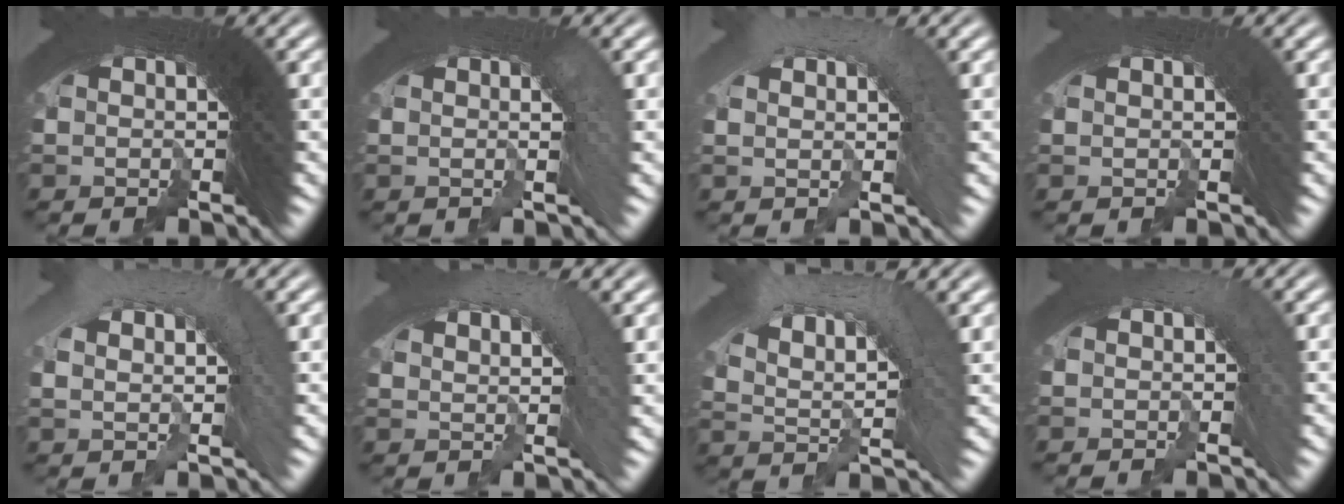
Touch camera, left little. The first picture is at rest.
{"total": 0.8, "force": [-0.6, 0.1, 0.5], "torque": [-0.002, 0.005, -0.010]}
{"total": 2.6, "force": [-2.4, 1.0, -0.3], "torque": [0.011, 0.002, -0.040]}
{"total": 1.4, "force": [-0.7, -0.2, -1.2], "torque": [0.009, -0.002, -0.006]}
{"total": 3.2, "force": [-2.3, 2.1, 0.4], "torque": [-0.006, -0.002, -0.037]}
{"total": 2.9, "force": [-0.3, 2.1, 1.9], "torque": [-0.028, 0.005, -0.008]}
{"total": 5.6, "force": [-1.4, 4.2, 3.5], "torque": [-0.058, -0.002, -0.026]}
{"total": 2.1, "force": [-1.7, -0.2, -1.1], "torque": [0.022, -0.007, -0.023]}